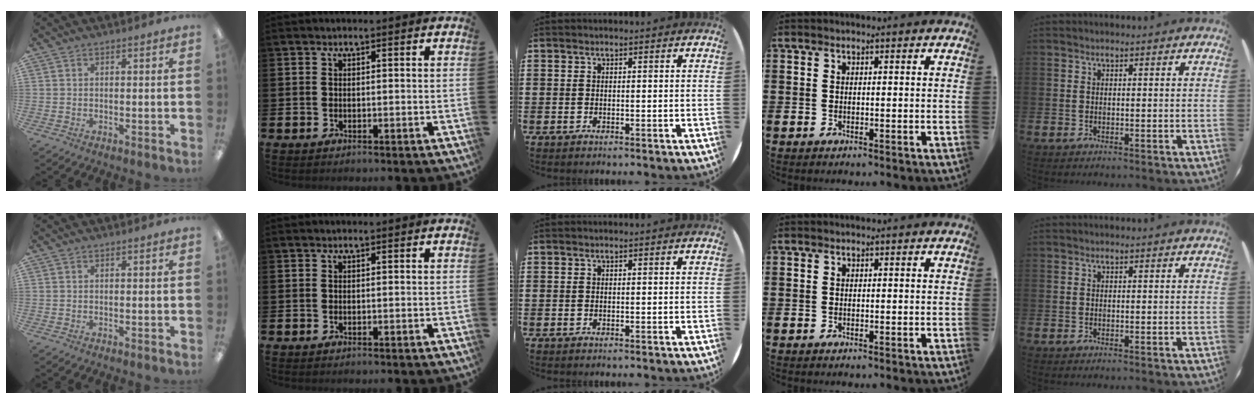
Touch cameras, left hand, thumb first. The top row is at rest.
{}